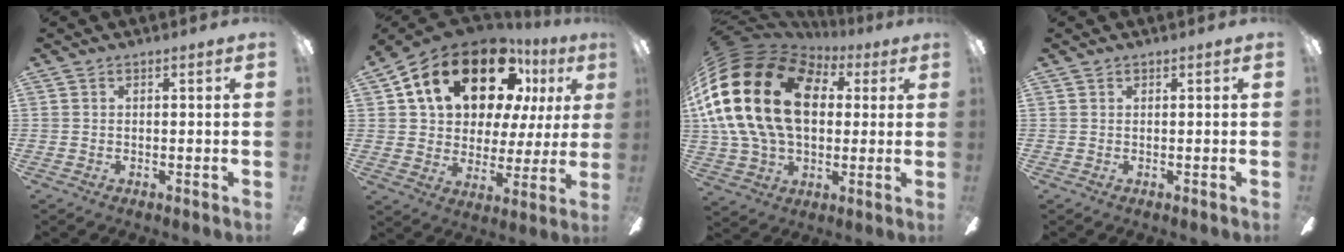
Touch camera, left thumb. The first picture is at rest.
{"total": 23.7, "force": [12.8, 13.0, 15.2], "torque": [-0.274, -0.058, 0.216]}
{"total": 27.6, "force": [4.8, 19.2, 19.2], "torque": [-0.402, -0.001, 0.084]}
{"total": 0.0}